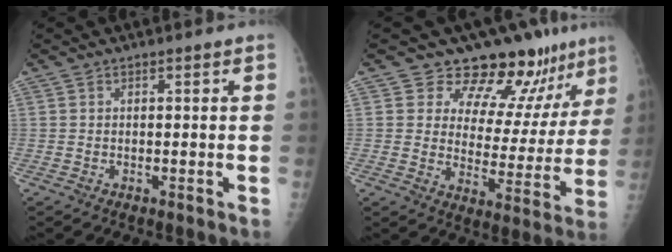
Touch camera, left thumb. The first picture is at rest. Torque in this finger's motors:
{"motor_torque": [0.13, 0.19, -0.25, -0.44, 0.03]}